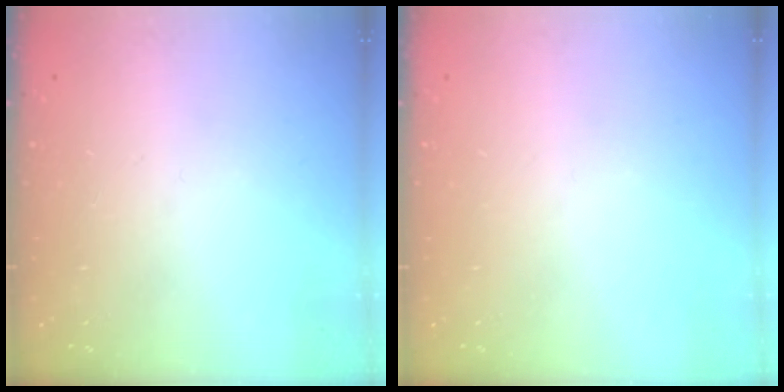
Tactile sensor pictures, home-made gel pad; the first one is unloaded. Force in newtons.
{"total": 0.0}